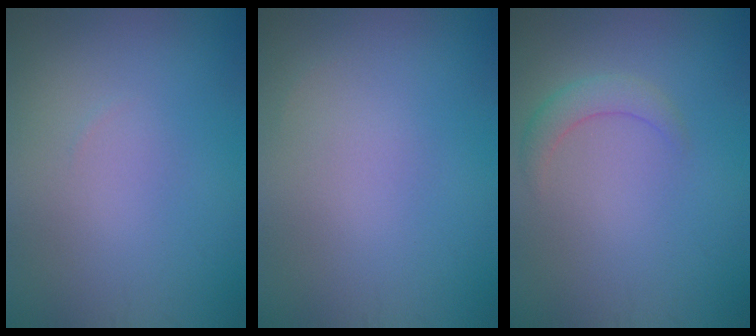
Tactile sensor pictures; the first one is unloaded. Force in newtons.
{"total": 0.0}
{"total": 2.0, "press": 2.0, "slide": 0.0}